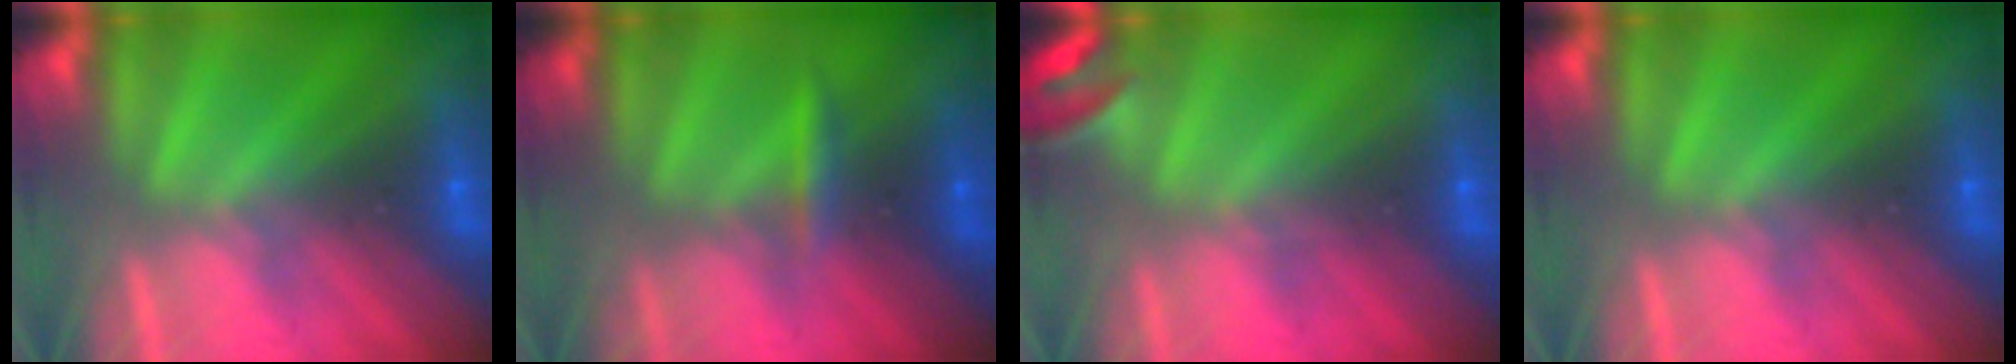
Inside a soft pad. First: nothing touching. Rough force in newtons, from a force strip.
{"total": 2.4}
{"total": 2.8}
{"total": 0.0}